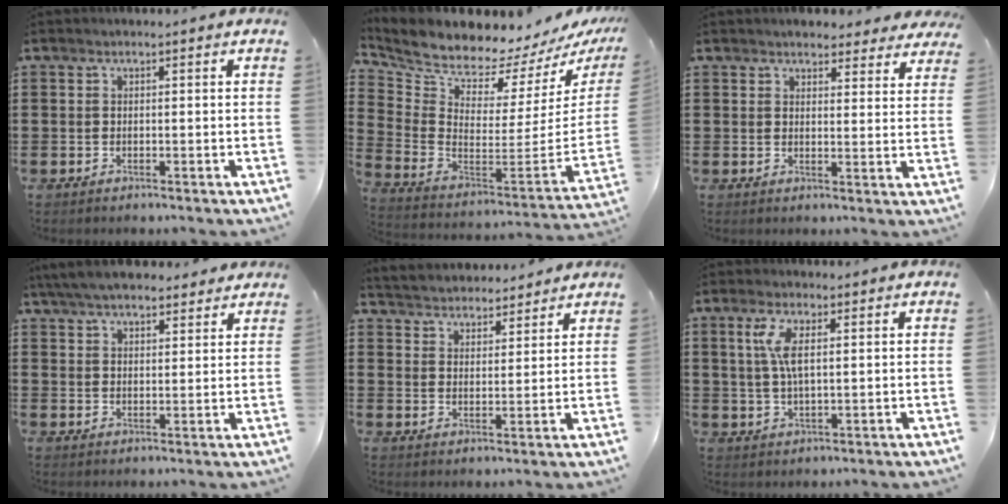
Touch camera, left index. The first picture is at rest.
{"total": 6.6, "force": [6.6, 0.7, 0.5], "torque": [-0.061, -0.082, 0.109]}
{"total": 3.8, "force": [3.7, 0.7, 0.7], "torque": [-0.018, -0.013, 0.068]}
{"total": 5.7, "force": [5.2, 1.2, 2.1], "torque": [-0.055, -0.006, 0.098]}
{"total": 3.7, "force": [3.6, 0.5, -0.6], "torque": [-0.008, -0.019, 0.064]}
{"total": 5.2, "force": [1.6, 1.5, 4.7], "torque": [-0.105, 0.002, 0.024]}